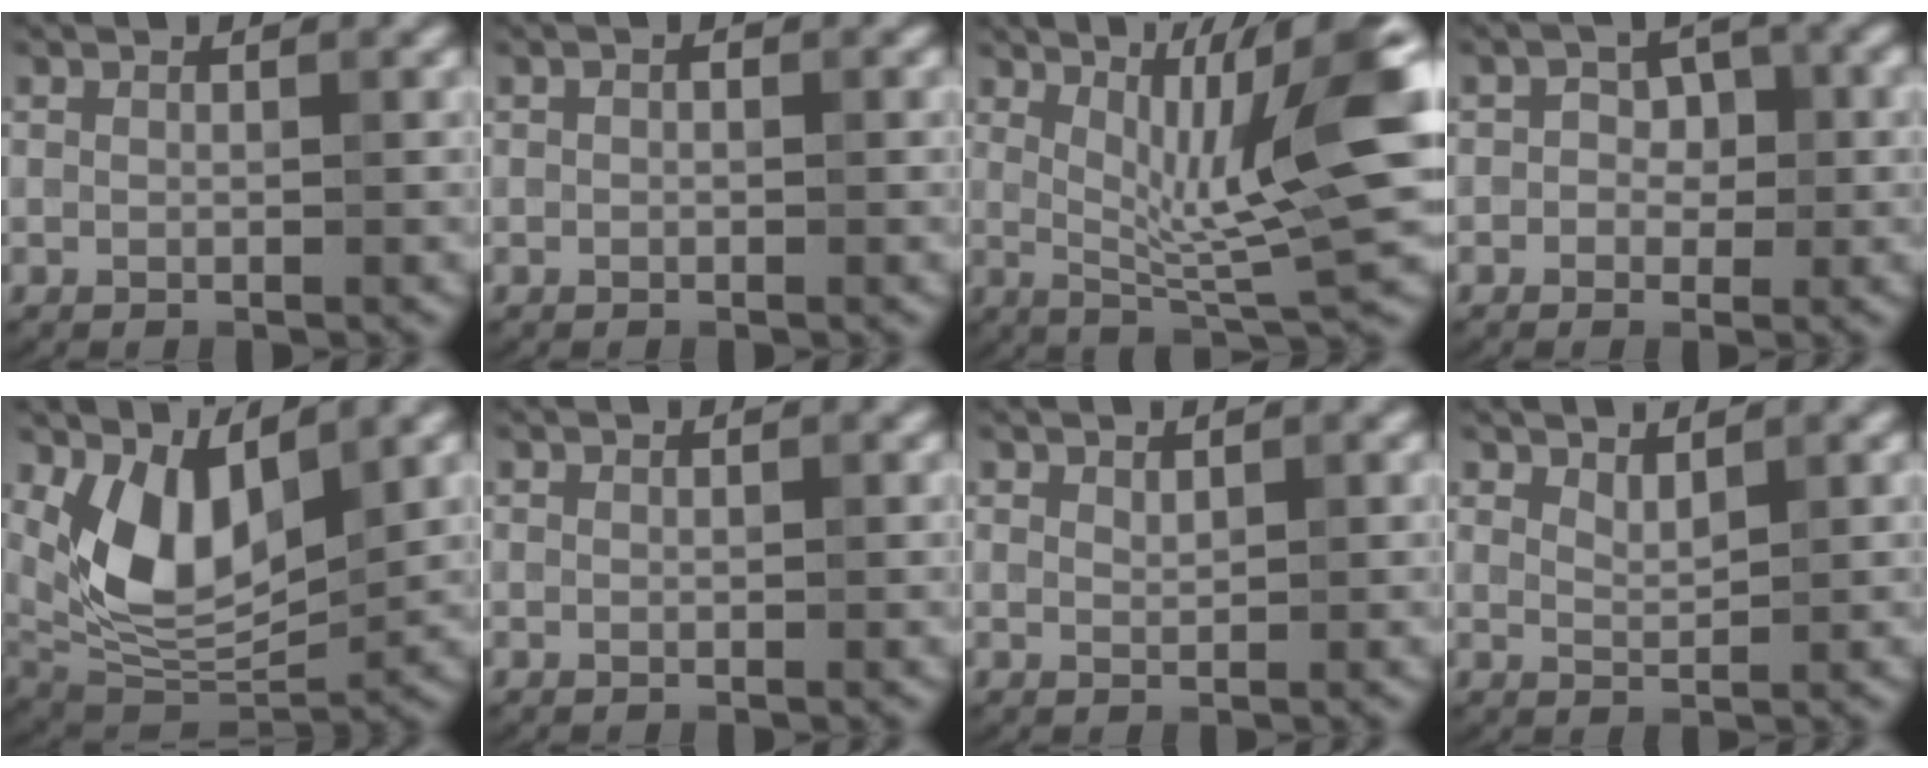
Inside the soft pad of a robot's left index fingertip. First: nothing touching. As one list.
[{"total": 0.7, "force": [0.0, 0.5, 0.5], "torque": [-0.006, 0.001, 0.000]}, {"total": 10.8, "force": [2.8, 1.9, 10.3], "torque": [-0.152, -0.002, 0.053]}, {"total": 2.2, "force": [-0.2, 1.8, 1.2], "torque": [0.003, 0.004, -0.012]}, {"total": 7.4, "force": [2.4, 4.0, 5.8], "torque": [-0.113, -0.025, 0.051]}, {"total": 0.0}, {"total": 0.7, "force": [0.6, 0.2, 0.2], "torque": [-0.006, -0.002, 0.015]}, {"total": 1.4, "force": [1.1, 0.3, 0.7], "torque": [-0.017, -0.004, 0.024]}]